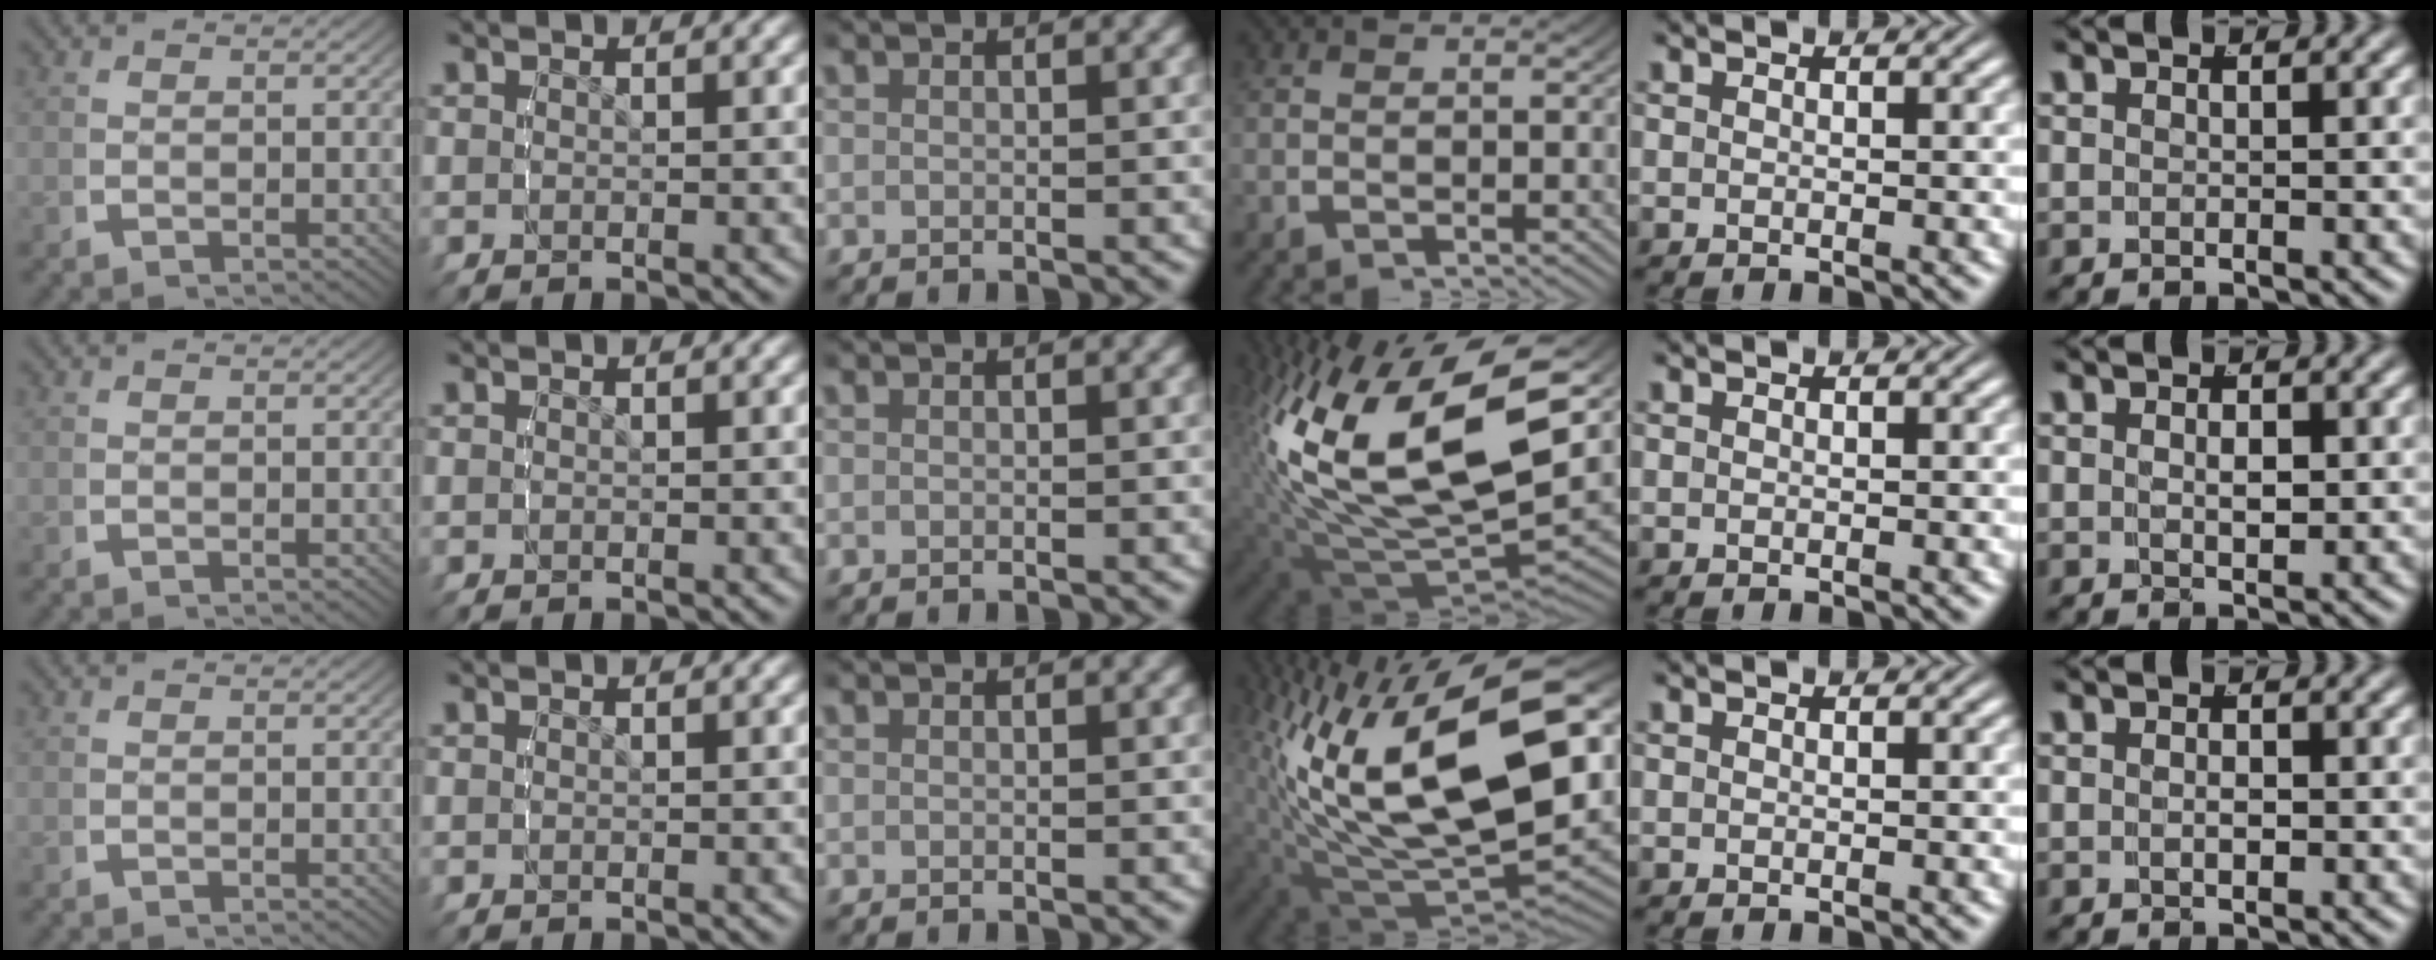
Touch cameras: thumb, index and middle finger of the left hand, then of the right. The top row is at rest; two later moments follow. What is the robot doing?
{"motion": "lift_and_place", "object": "tape"}